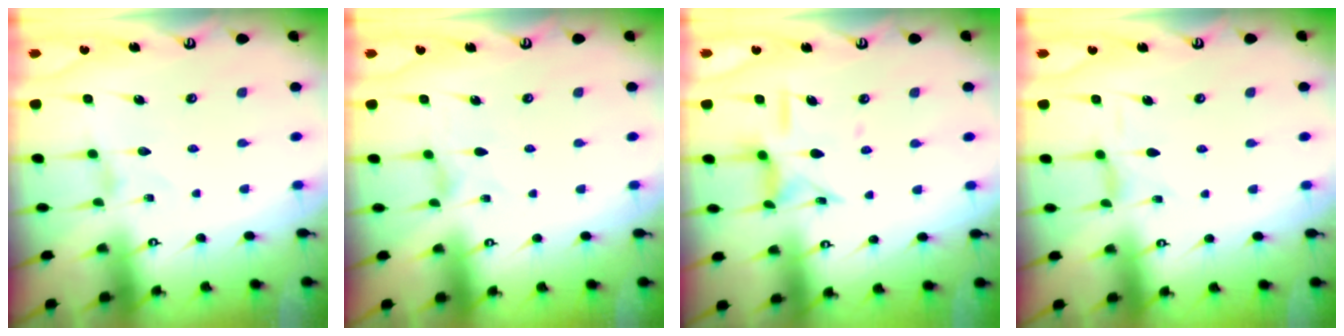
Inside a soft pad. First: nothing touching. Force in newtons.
{"total": 0.0}
{"total": 11.4, "press": 11.4, "slide": 1.1}
{"total": 2.8, "press": 2.8, "slide": 0.1}